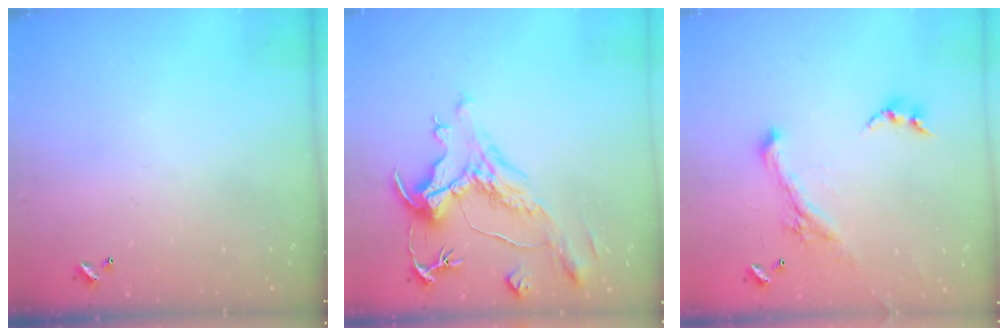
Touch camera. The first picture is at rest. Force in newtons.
{"total": 2.0, "press": 1.0, "slide": 1.7}
{"total": 1.4, "press": 0.7, "slide": 1.2}